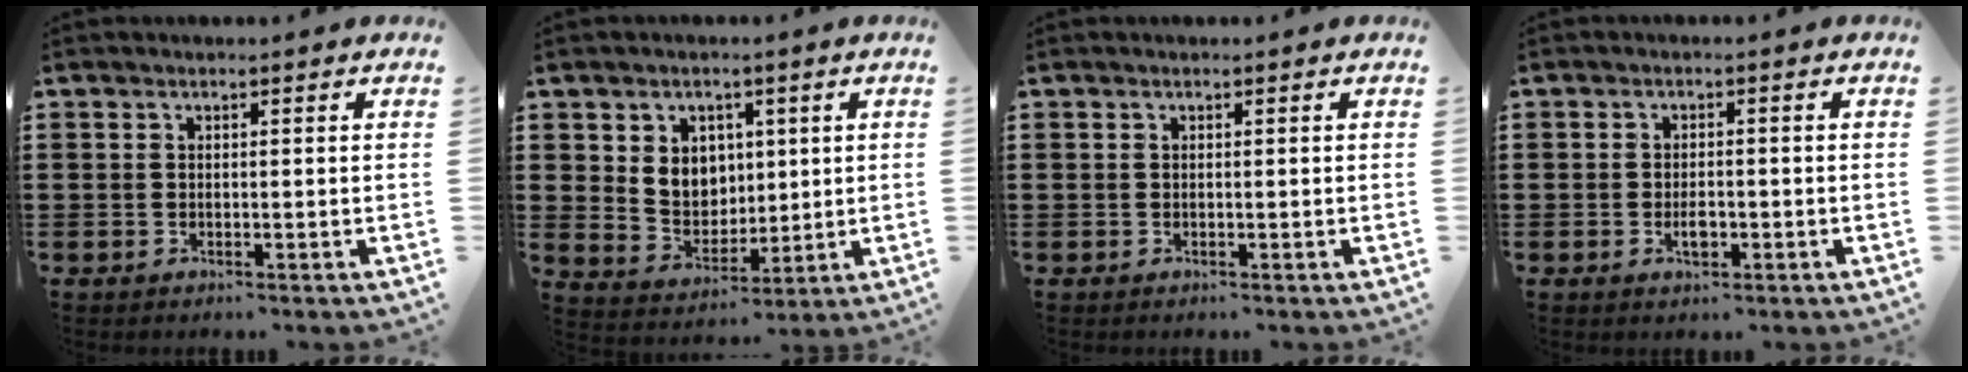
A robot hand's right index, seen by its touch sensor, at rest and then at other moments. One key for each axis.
{"total": 5.8, "fx": 2.1, "fy": 5.1, "fz": 1.6, "tx": -0.040, "ty": 0.005, "tz": 0.036}
{"total": 0.0}
{"total": 2.5, "fx": -0.8, "fy": 1.0, "fz": 2.1, "tx": -0.040, "ty": 0.000, "tz": -0.014}